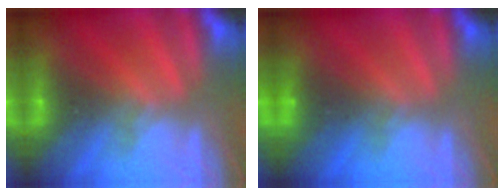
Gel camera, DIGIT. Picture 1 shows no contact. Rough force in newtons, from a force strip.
{"total": 2.4}